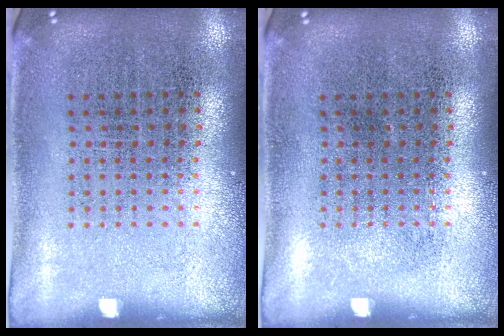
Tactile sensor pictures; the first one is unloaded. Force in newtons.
{"total": 0.0}